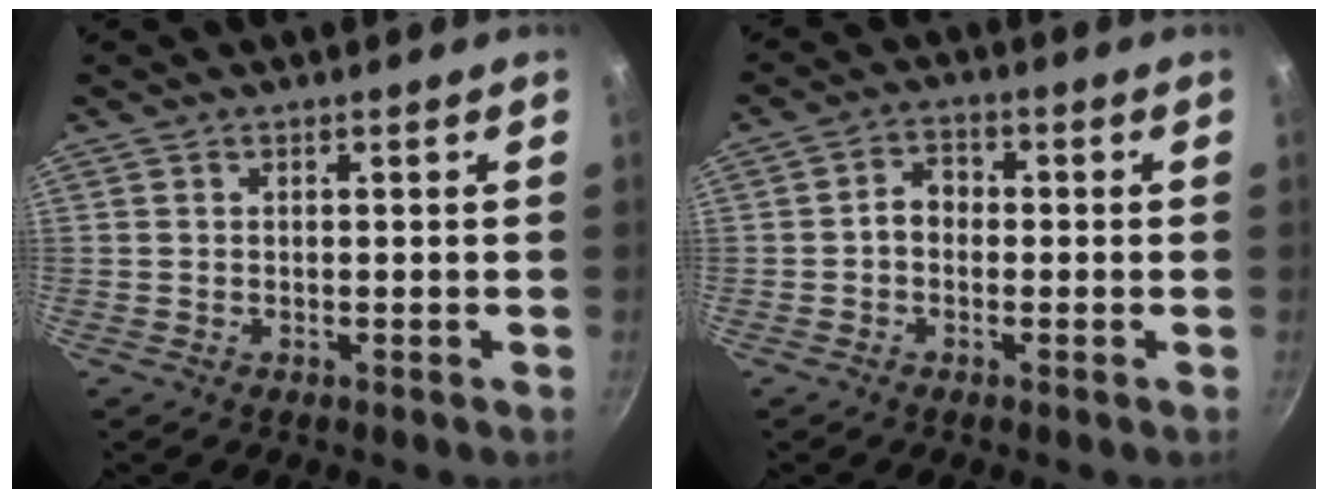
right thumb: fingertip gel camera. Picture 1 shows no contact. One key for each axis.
{"total": 3.7, "fx": -0.6, "fy": 3.0, "fz": 2.2, "tx": -0.017, "ty": 0.017, "tz": -0.018}